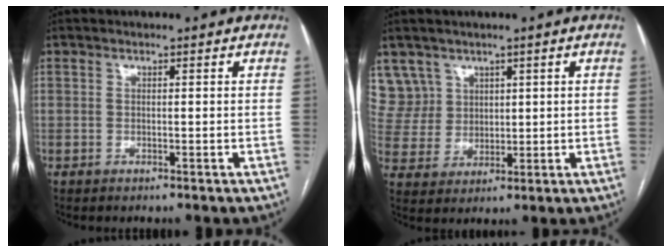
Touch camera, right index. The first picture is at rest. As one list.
[{"total": 7.1, "force": [4.4, 5.6, -0.3], "torque": [0.005, 0.017, 0.100]}]